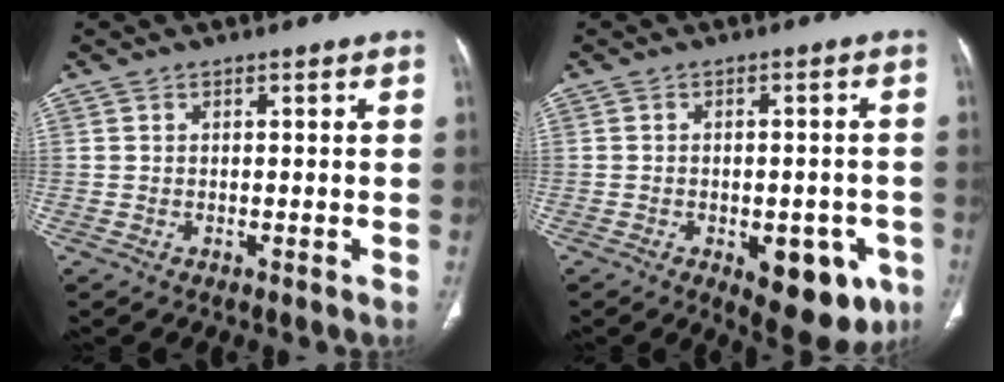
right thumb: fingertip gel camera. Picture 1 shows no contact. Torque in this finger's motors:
{"motor_torque": [1.23, 1.41, -0.08, 0.16, 0.26]}